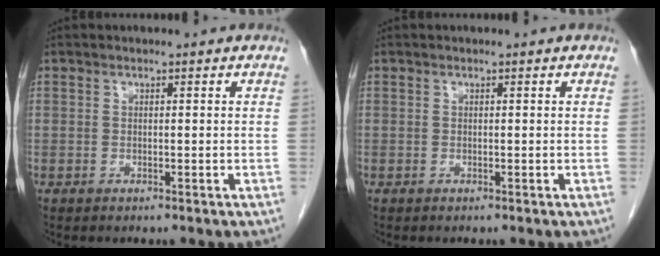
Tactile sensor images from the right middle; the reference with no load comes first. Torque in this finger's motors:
{"motor_torque": [0.14, -0.21, -0.06, -0.01]}